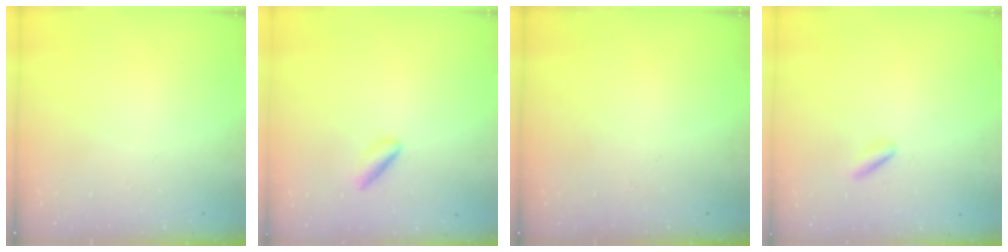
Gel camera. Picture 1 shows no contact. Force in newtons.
{"total": 2.0, "press": 2.0, "slide": 0.3}
{"total": 0.0}
{"total": 2.2, "press": 2.0, "slide": 0.9}